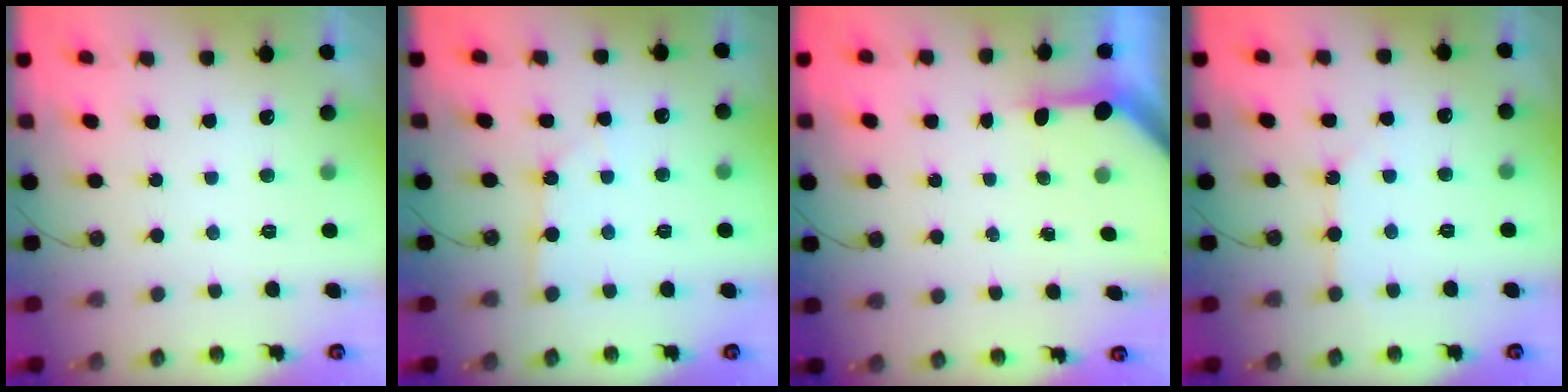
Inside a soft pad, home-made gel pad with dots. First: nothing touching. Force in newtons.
{"total": 2.2, "press": 2.2, "slide": 0.3}
{"total": 3.2, "press": 3.2, "slide": 0.2}
{"total": 2.2, "press": 2.2, "slide": 0.3}